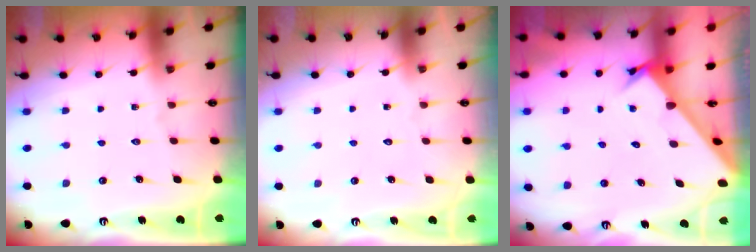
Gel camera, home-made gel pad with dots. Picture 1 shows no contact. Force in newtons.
{"total": 1.6, "press": 1.6, "slide": 0.0}
{"total": 2.7, "press": 2.7, "slide": 0.3}